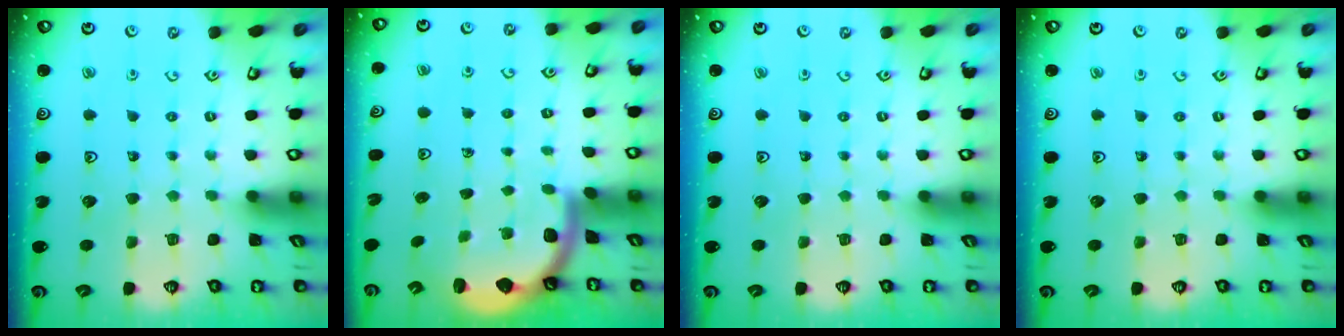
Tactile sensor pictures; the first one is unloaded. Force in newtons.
{"total": 2.2, "press": 2.2, "slide": 0.3}
{"total": 0.0}
{"total": 0.0}